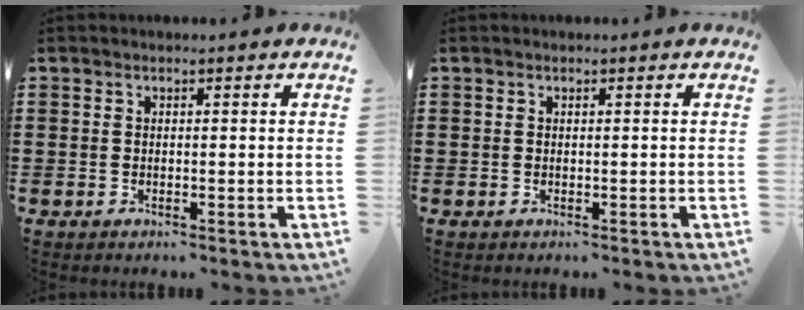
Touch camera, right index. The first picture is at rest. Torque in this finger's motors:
{"motor_torque": [-0.19, 0.06, 0.00, -0.01]}